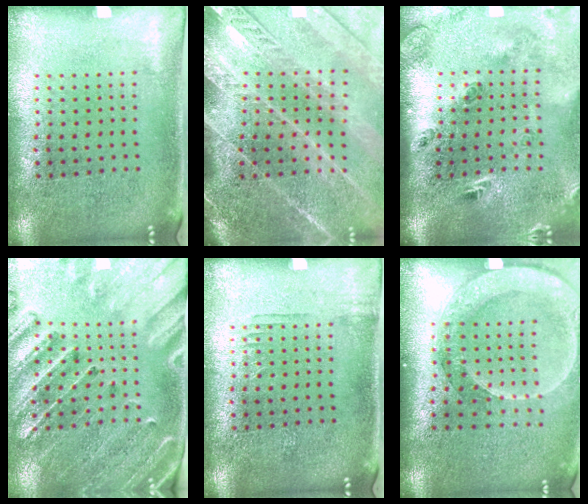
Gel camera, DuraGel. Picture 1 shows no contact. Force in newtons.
{"total": 3.8, "press": 3.2, "slide": 2.1}
{"total": 3.1, "press": 2.0, "slide": 2.3}
{"total": 2.9, "press": 2.7, "slide": 0.9}
{"total": 0.6, "press": 0.6, "slide": 0.2}
{"total": 2.5, "press": 2.0, "slide": 1.5}